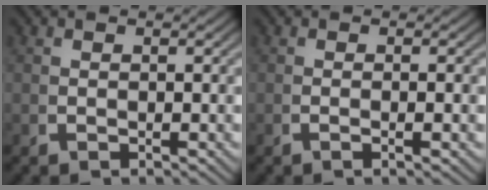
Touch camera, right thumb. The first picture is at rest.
{"total": 1.1, "force": [-0.3, 0.0, 1.1], "torque": [-0.022, 0.004, -0.007]}